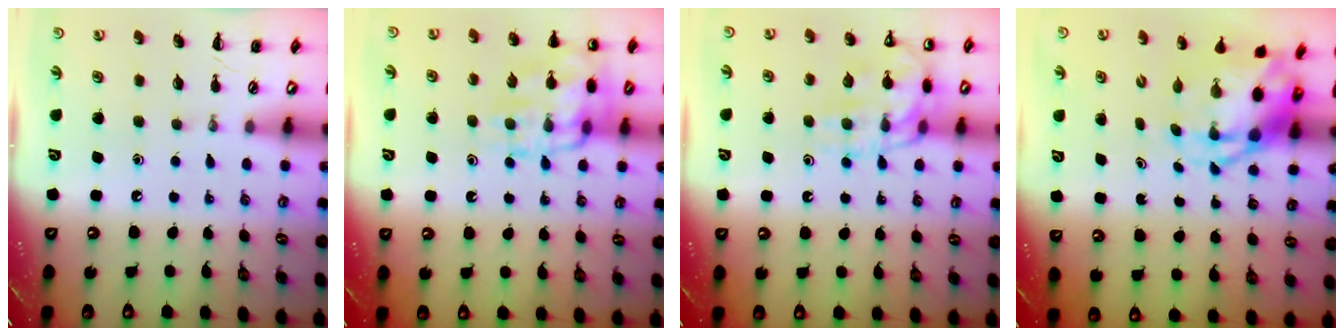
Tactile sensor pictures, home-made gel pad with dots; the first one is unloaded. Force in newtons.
{"total": 13.8, "press": 13.7, "slide": 1.5}
{"total": 14.7, "press": 14.5, "slide": 2.2}
{"total": 4.6, "press": 4.5, "slide": 1.2}